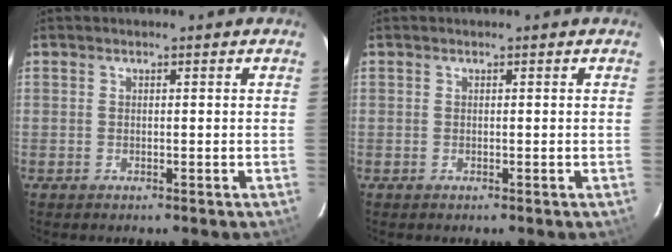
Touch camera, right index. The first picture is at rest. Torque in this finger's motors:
{"motor_torque": [-0.06, 0.42, 0.09, 0.00]}